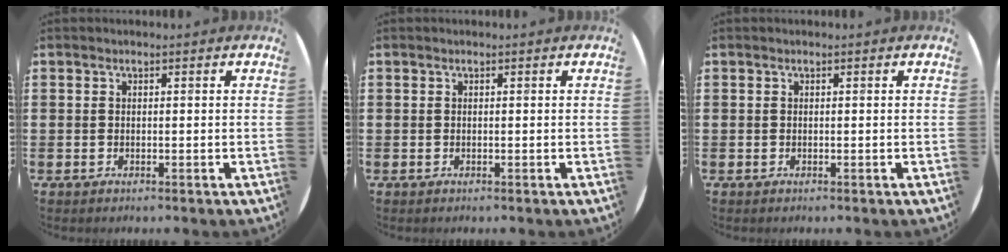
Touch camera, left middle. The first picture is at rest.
{"total": 0.0}
{"total": 0.0}